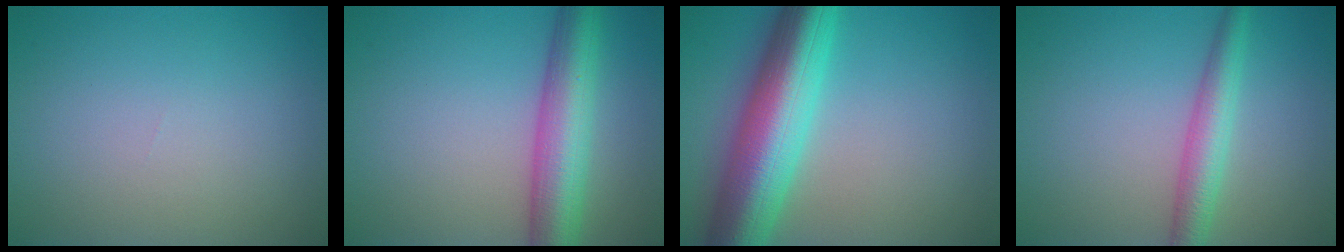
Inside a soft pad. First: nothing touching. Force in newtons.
{"total": 7.1, "press": 7.1, "slide": 0.2}
{"total": 10.9, "press": 10.9, "slide": 0.2}
{"total": 3.6, "press": 3.6, "slide": 0.1}